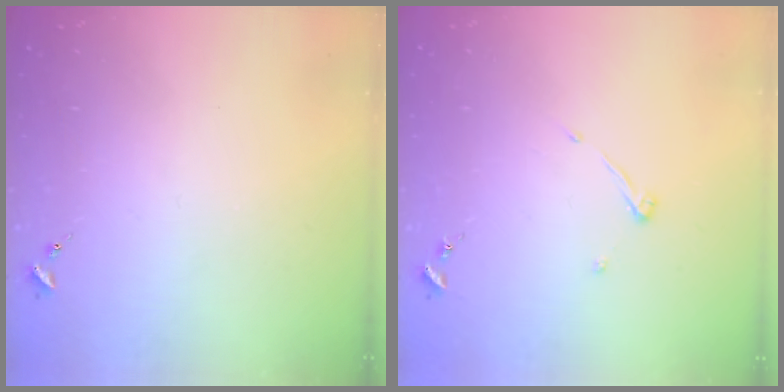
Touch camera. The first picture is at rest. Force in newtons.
{"total": 3.9, "press": 3.9, "slide": 0.5}